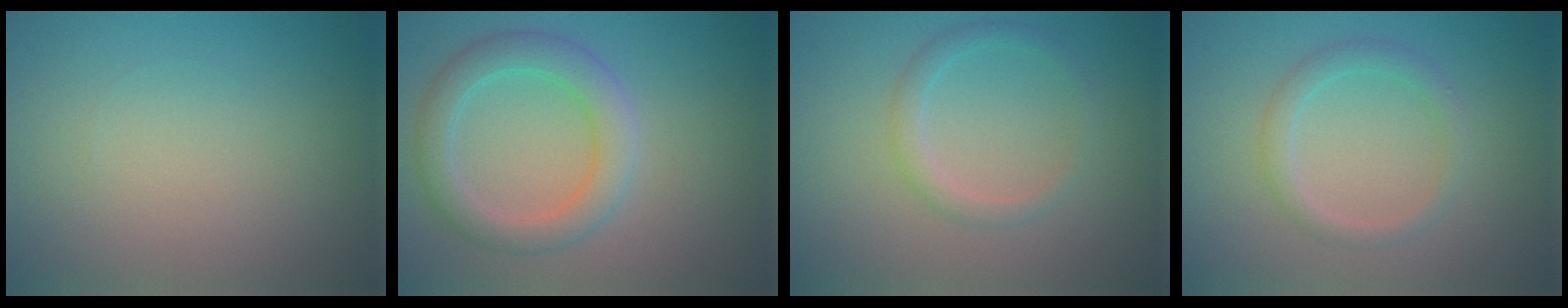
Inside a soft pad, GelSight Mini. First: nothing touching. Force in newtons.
{"total": 3.8, "press": 3.8, "slide": 0.1}
{"total": 1.7, "press": 1.7, "slide": 0.1}
{"total": 2.0, "press": 2.0, "slide": 0.1}